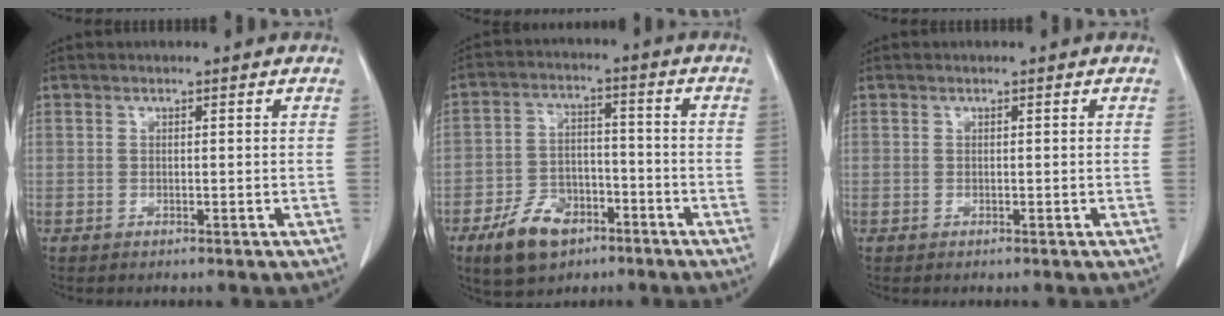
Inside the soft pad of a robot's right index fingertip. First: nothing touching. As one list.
[{"total": 9.4, "force": [-5.7, 5.5, 5.1], "torque": [-0.100, 0.004, -0.096]}, {"total": 0.0}]